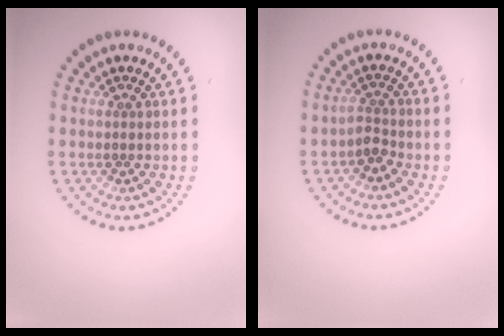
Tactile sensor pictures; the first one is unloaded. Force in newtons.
{"total": 1.5, "press": 1.0, "slide": 1.1}